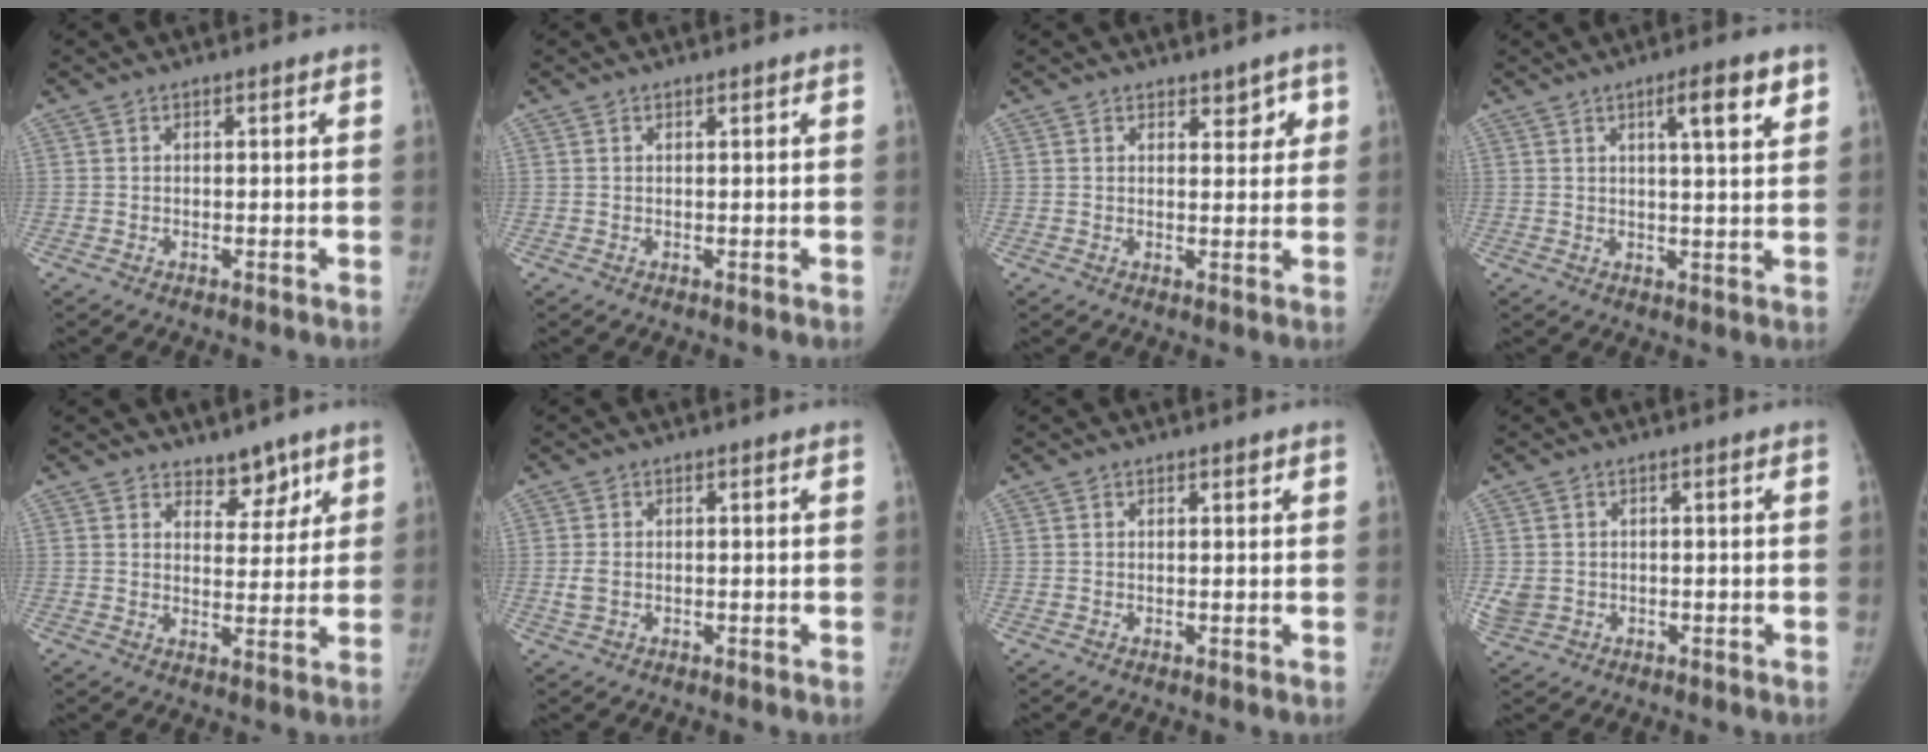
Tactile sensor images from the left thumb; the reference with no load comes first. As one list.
[{"total": 0.0}, {"total": 3.5, "force": [2.2, 2.0, 1.9], "torque": [0.005, -0.012, 0.031]}, {"total": 7.2, "force": [3.7, 1.2, 6.1], "torque": [-0.082, -0.017, 0.053]}, {"total": 5.3, "force": [4.1, 3.0, 1.7], "torque": [0.015, -0.028, 0.063]}, {"total": 2.2, "force": [-0.2, 1.5, 1.5], "torque": [-0.039, 0.000, -0.005]}, {"total": 0.6, "force": [0.5, 0.2, 0.3], "torque": [-0.001, -0.003, 0.006]}, {"total": 3.4, "force": [-0.3, 3.0, 1.6], "torque": [-0.034, 0.001, 0.003]}]